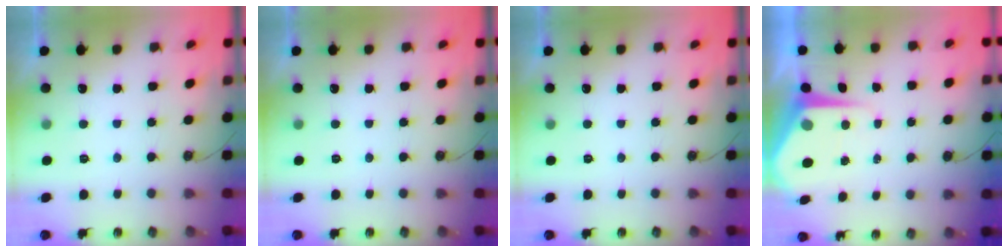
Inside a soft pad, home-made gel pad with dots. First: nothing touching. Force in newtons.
{"total": 0.0}
{"total": 0.0}
{"total": 7.4, "press": 7.3, "slide": 0.5}